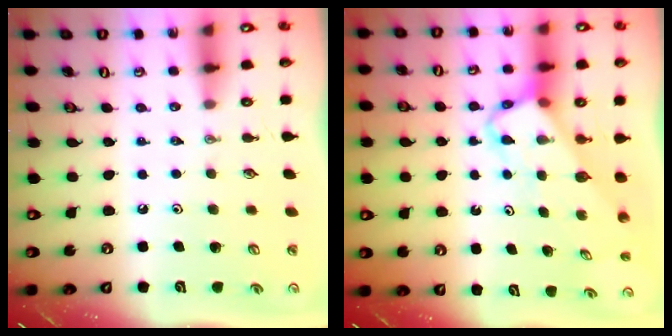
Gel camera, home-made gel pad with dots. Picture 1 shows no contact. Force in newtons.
{"total": 3.9, "press": 3.9, "slide": 0.2}